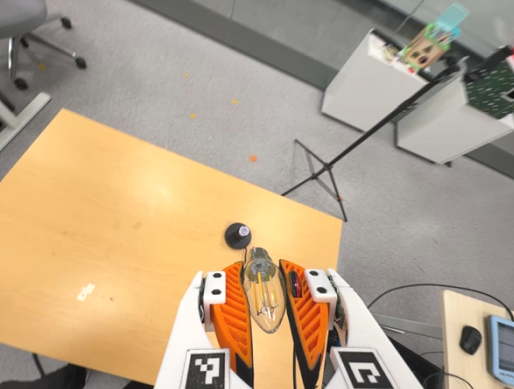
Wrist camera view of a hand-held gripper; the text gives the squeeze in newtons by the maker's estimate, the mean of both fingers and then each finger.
{"total": 24.5, "left": 27.7, "right": 21.3}